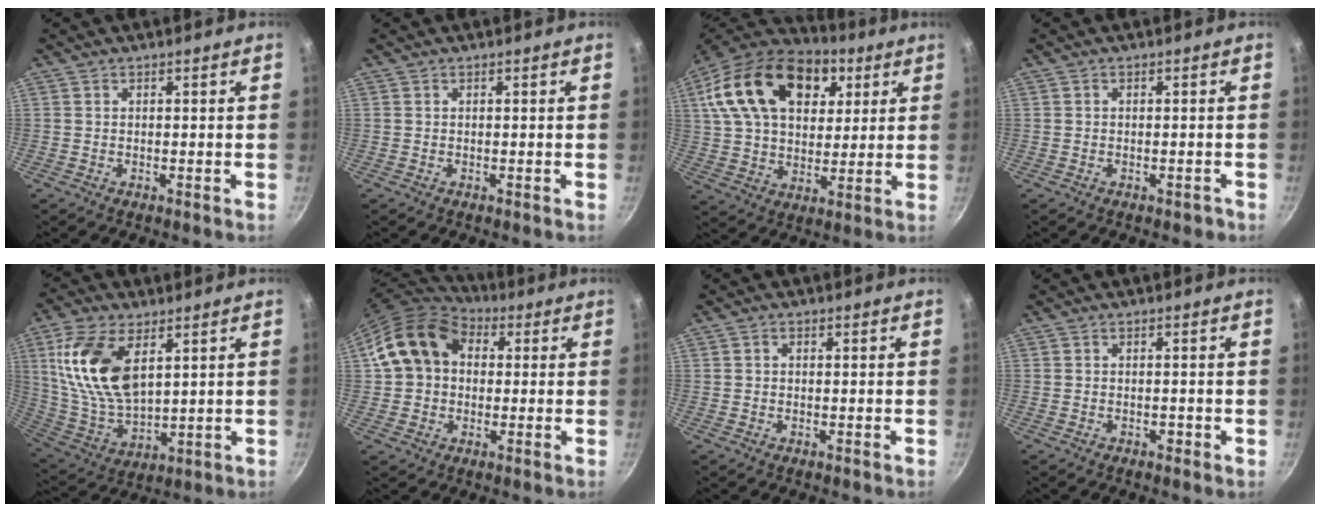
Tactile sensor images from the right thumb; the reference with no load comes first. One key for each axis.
{"total": 0.0}
{"total": 25.3, "fx": 9.6, "fy": 16.2, "fz": 16.9, "tx": -0.278, "ty": 0.004, "tz": 0.157}
{"total": 1.2, "fx": -0.8, "fy": 0.8, "fz": 0.6, "tx": -0.004, "ty": 0.012, "tz": -0.003}
{"total": 17.1, "fx": 5.9, "fy": 9.1, "fz": 13.3, "tx": -0.251, "ty": -0.023, "tz": 0.126}
{"total": 14.5, "fx": 2.5, "fy": 11.6, "fz": 8.4, "tx": -0.128, "ty": 0.031, "tz": 0.029}
{"total": 1.0, "fx": 0.1, "fy": 0.9, "fz": 0.6, "tx": -0.009, "ty": 0.006, "tz": 0.002}
{"total": 0.9, "fx": -0.4, "fy": 0.6, "fz": 0.5, "tx": -0.007, "ty": 0.004, "tz": -0.006}